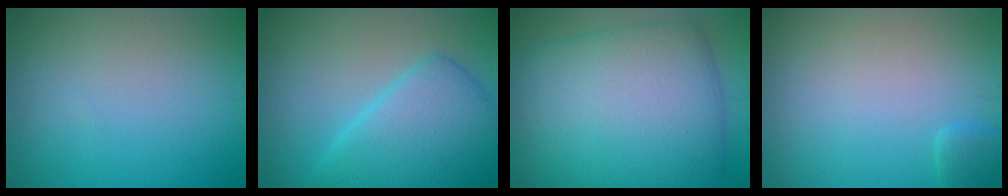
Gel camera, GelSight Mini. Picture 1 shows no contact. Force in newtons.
{"total": 6.8, "press": 6.8, "slide": 0.2}
{"total": 13.5, "press": 13.5, "slide": 0.6}
{"total": 1.1, "press": 1.1, "slide": 0.2}